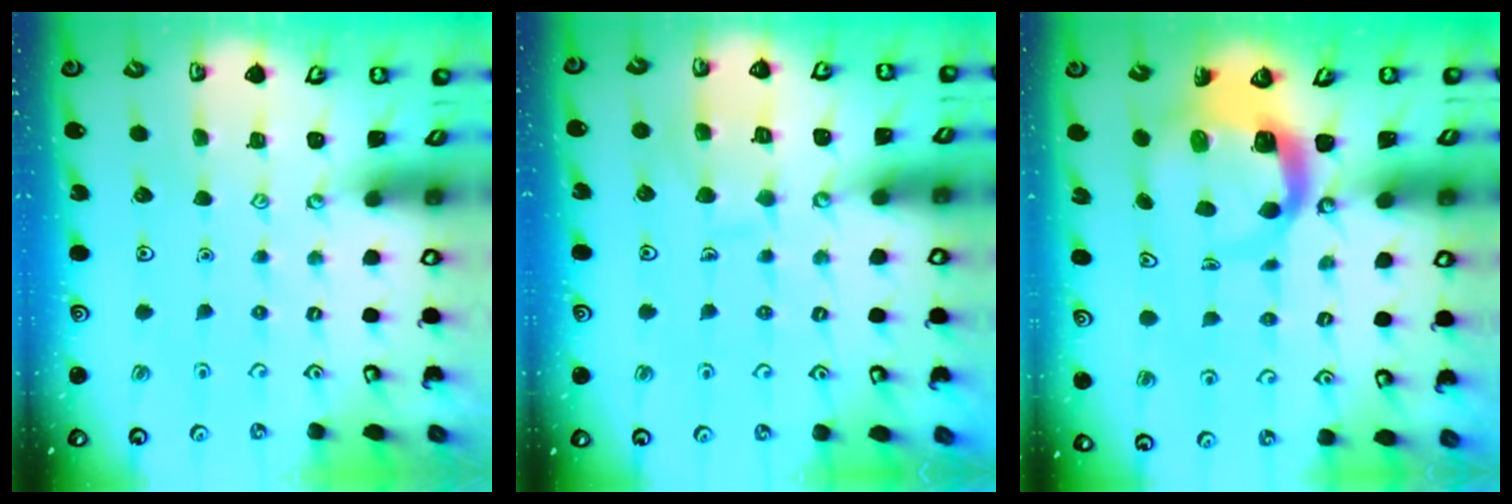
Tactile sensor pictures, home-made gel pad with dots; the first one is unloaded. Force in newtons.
{"total": 8.9, "press": 8.9, "slide": 0.9}
{"total": 7.2, "press": 7.1, "slide": 1.1}